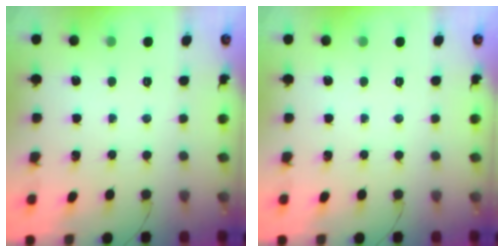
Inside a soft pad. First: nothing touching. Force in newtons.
{"total": 0.0}